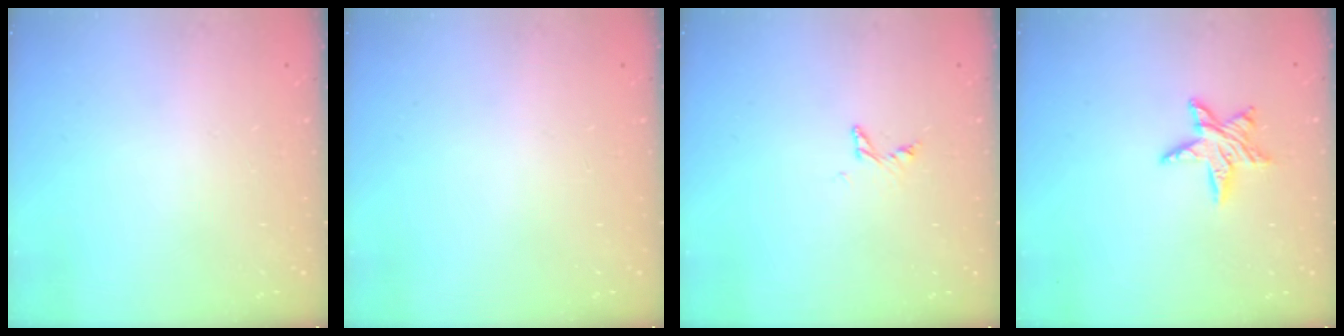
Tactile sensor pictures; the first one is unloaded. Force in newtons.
{"total": 0.0}
{"total": 2.7, "press": 2.7, "slide": 0.1}
{"total": 8.7, "press": 8.6, "slide": 0.6}